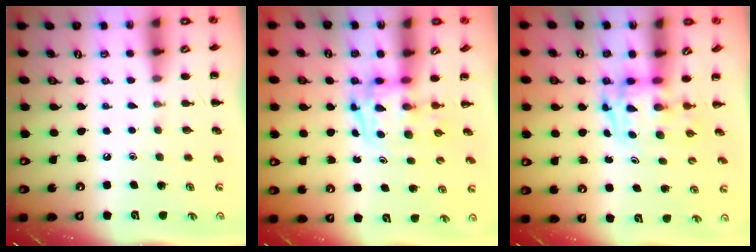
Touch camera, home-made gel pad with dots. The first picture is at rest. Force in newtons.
{"total": 3.3, "press": 3.3, "slide": 0.6}
{"total": 3.2, "press": 3.1, "slide": 0.6}